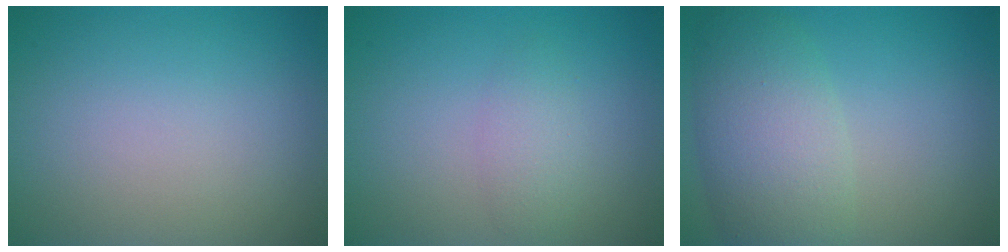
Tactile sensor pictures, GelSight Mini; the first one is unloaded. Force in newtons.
{"total": 1.9, "press": 1.9, "slide": 0.1}
{"total": 6.3, "press": 6.3, "slide": 0.3}